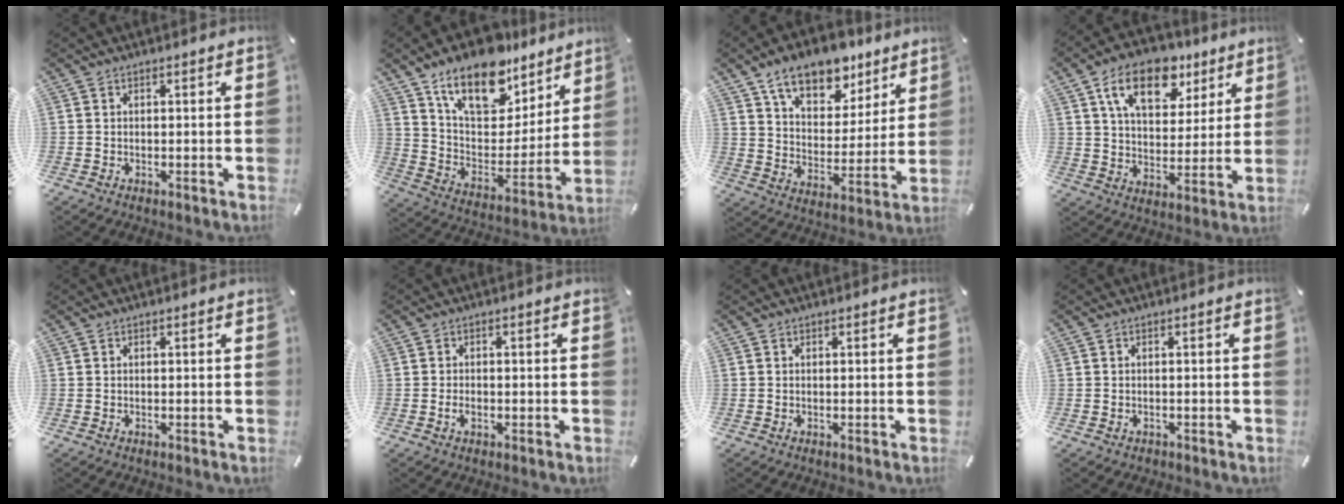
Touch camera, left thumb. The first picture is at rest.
{"total": 18.8, "force": [14.2, 9.3, 8.1], "torque": [-0.137, -0.100, 0.251]}
{"total": 14.3, "force": [10.6, 7.6, 5.7], "torque": [-0.094, -0.063, 0.191]}
{"total": 15.3, "force": [8.8, 9.0, 8.8], "torque": [-0.146, -0.026, 0.155]}
{"total": 0.0}
{"total": 1.7, "force": [-0.6, 1.0, 1.2], "torque": [-0.029, 0.000, -0.014]}
{"total": 0.0}
{"total": 0.6, "force": [-0.3, 0.5, 0.1], "torque": [-0.001, 0.004, -0.009]}